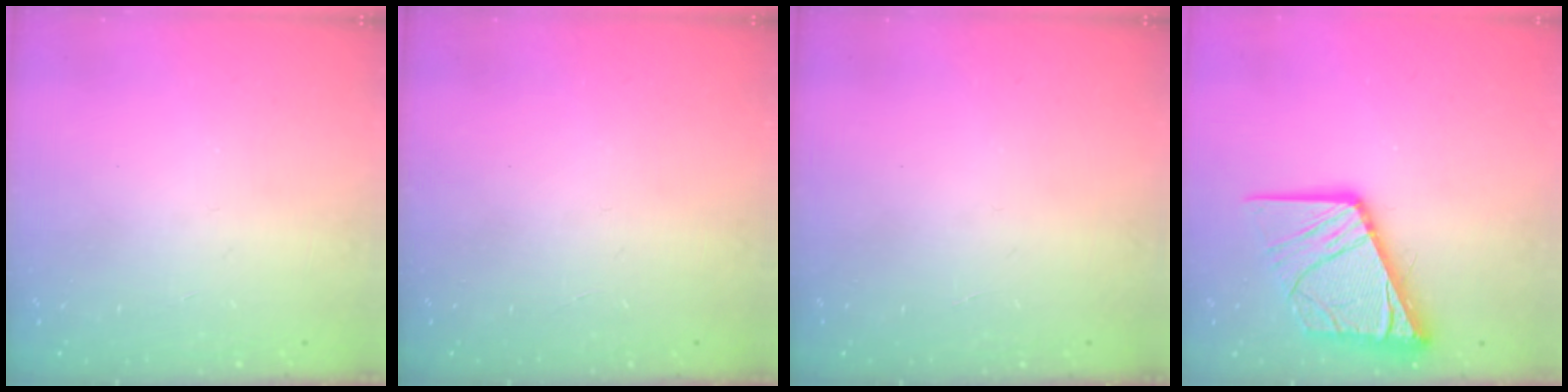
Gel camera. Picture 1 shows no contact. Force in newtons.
{"total": 0.0}
{"total": 0.0}
{"total": 15.7, "press": 15.6, "slide": 1.9}